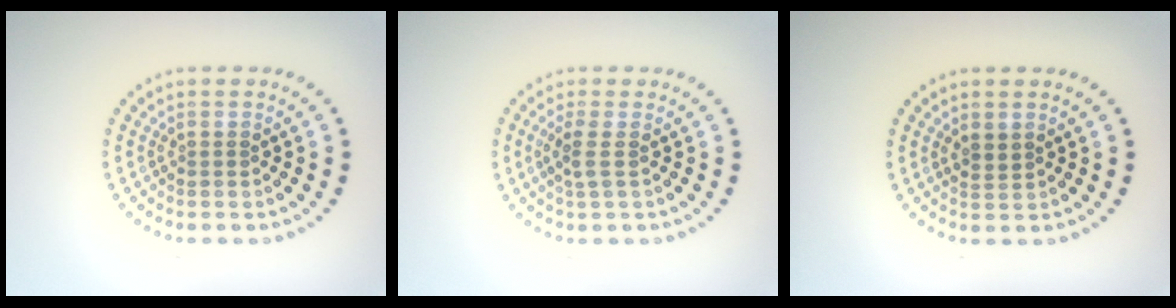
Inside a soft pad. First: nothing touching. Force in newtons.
{"total": 1.4, "press": 1.2, "slide": 0.8}
{"total": 1.3, "press": 1.1, "slide": 0.7}